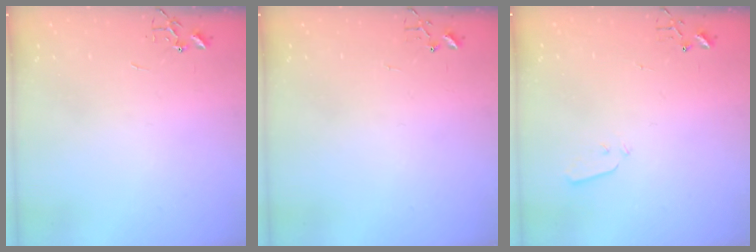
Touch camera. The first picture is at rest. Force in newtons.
{"total": 4.2, "press": 4.2, "slide": 0.4}
{"total": 3.1, "press": 3.0, "slide": 0.7}